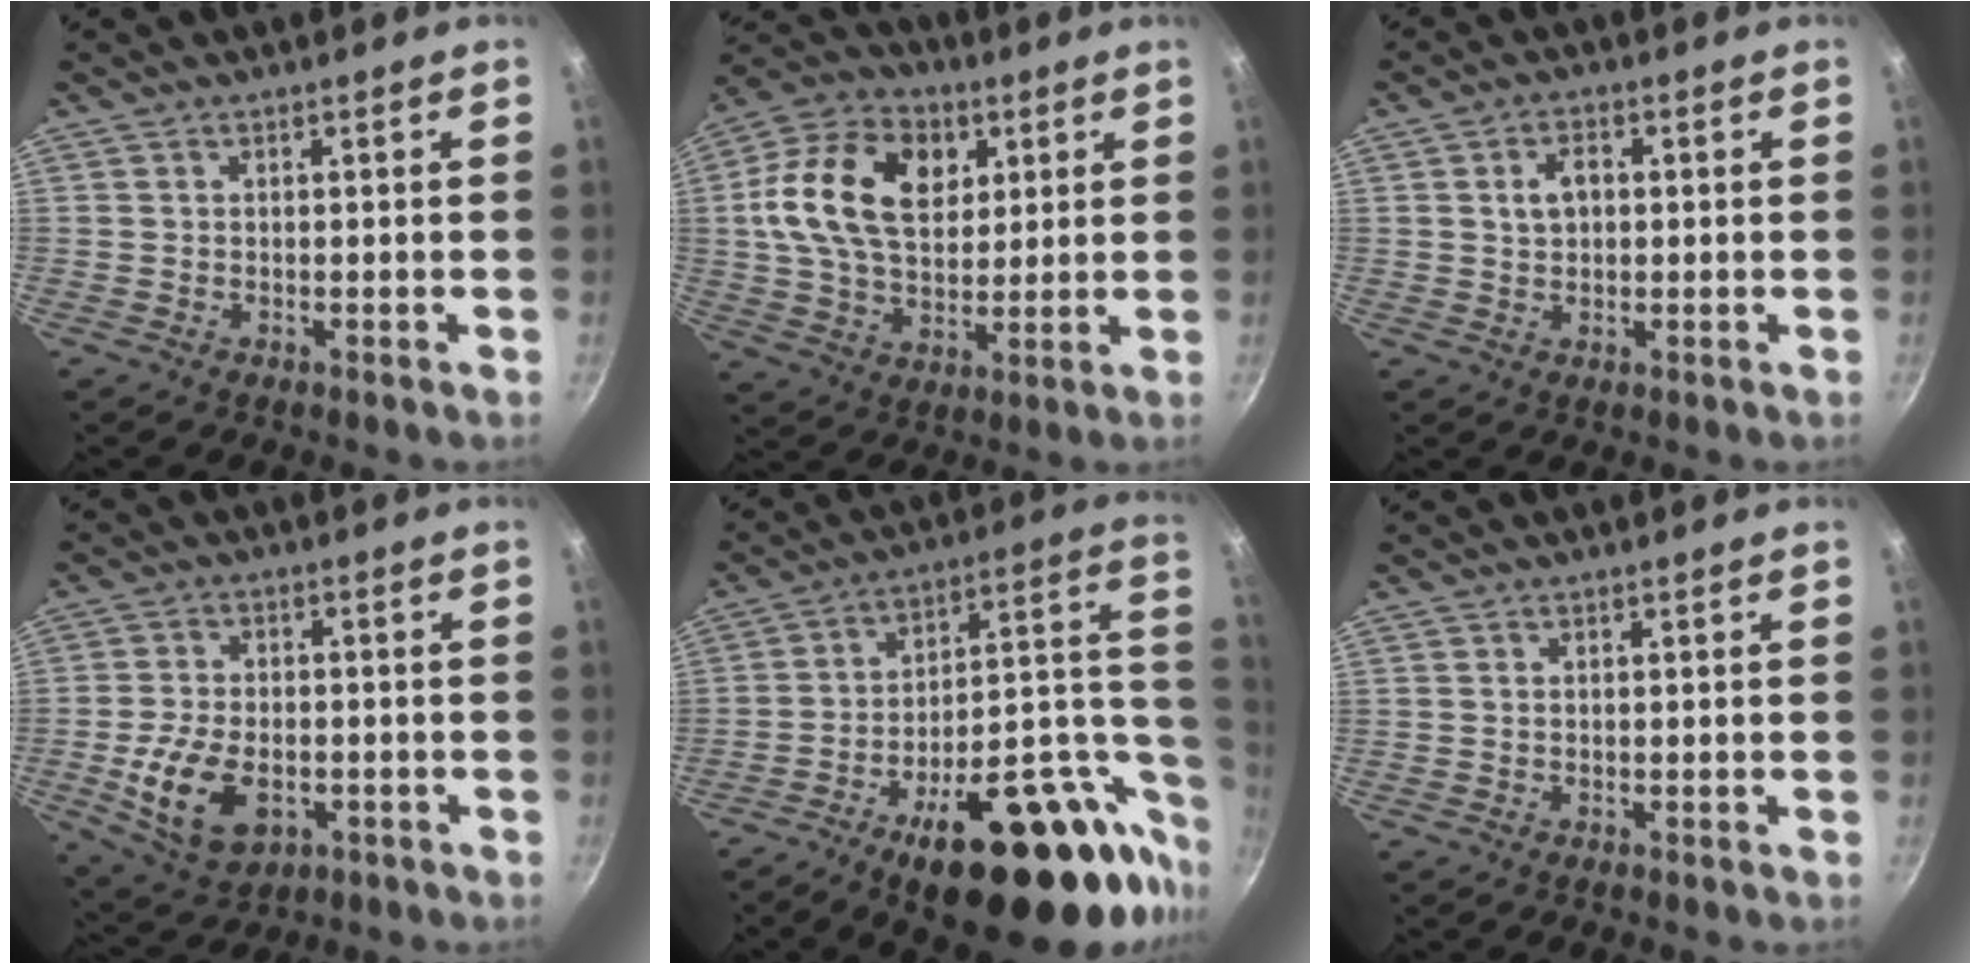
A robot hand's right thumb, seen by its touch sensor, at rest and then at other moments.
{"total": 18.8, "force": [4.7, 12.9, 12.8], "torque": [-0.209, 0.004, 0.072]}
{"total": 4.3, "force": [0.7, 3.0, 3.0], "torque": [-0.037, 0.010, 0.012]}
{"total": 12.1, "force": [-3.3, 7.5, 8.9], "torque": [-0.158, 0.008, -0.049]}
{"total": 31.2, "force": [-10.8, 14.2, 25.6], "torque": [-0.311, 0.054, -0.147]}
{"total": 0.0}